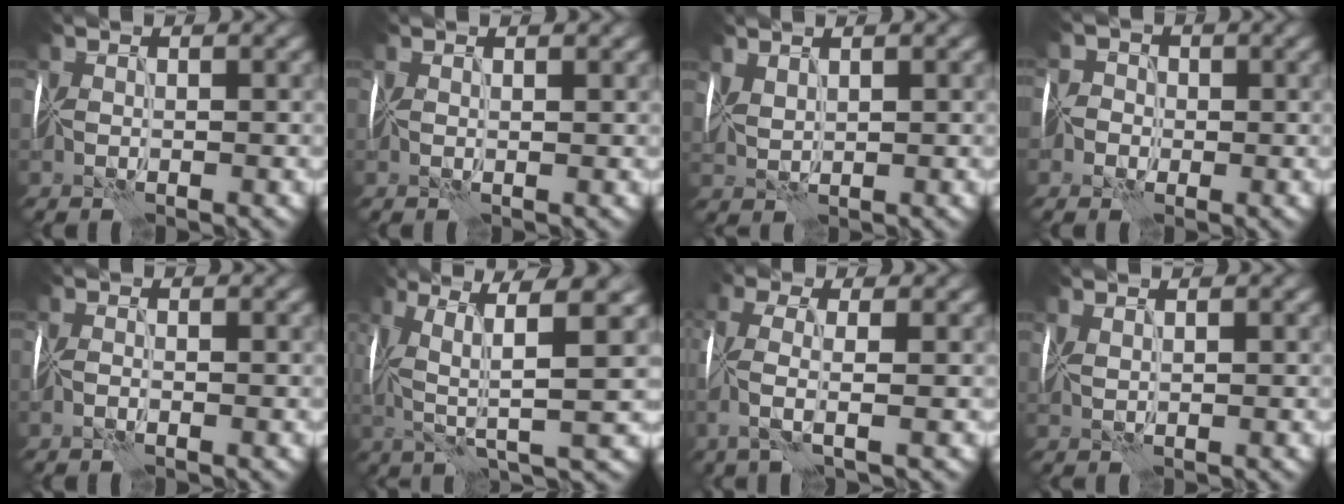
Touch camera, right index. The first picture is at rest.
{"total": 1.0, "force": [0.9, -0.1, 0.5], "torque": [-0.007, 0.005, 0.011]}
{"total": 1.9, "force": [1.4, 0.7, 1.0], "torque": [-0.029, 0.007, 0.033]}
{"total": 2.8, "force": [-1.1, 2.5, 0.6], "torque": [0.015, 0.015, -0.045]}
{"total": 0.8, "force": [-0.7, -0.2, 0.3], "torque": [-0.012, -0.001, -0.017]}
{"total": 7.2, "force": [1.6, 1.1, 6.9], "torque": [-0.137, 0.012, 0.029]}
{"total": 3.6, "force": [-0.5, 0.7, 3.5], "torque": [-0.085, 0.000, -0.018]}
{"total": 0.9, "force": [0.8, 0.0, 0.4], "torque": [-0.017, 0.005, 0.019]}